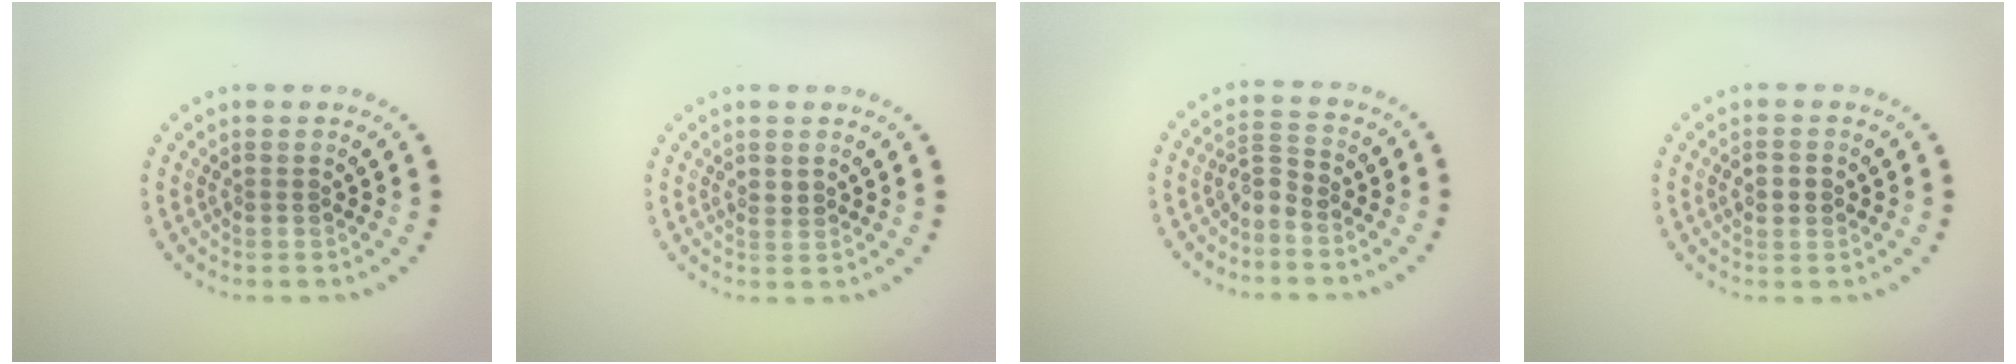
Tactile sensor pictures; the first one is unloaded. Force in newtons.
{"total": 0.8, "press": 0.8, "slide": 0.1}
{"total": 2.0, "press": 1.3, "slide": 1.5}
{"total": 2.3, "press": 2.3, "slide": 0.1}